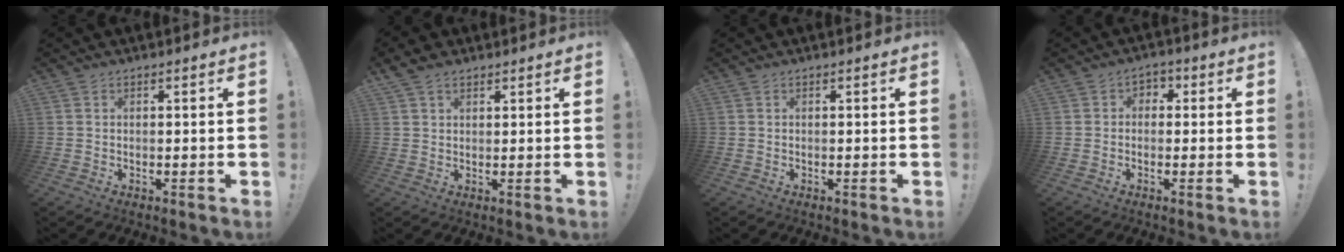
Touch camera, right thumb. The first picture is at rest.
{"total": 3.8, "force": [2.7, 2.2, 1.4], "torque": [-0.020, -0.009, 0.050]}
{"total": 0.0}
{"total": 3.0, "force": [-1.2, 2.5, 1.3], "torque": [-0.023, 0.011, -0.022]}